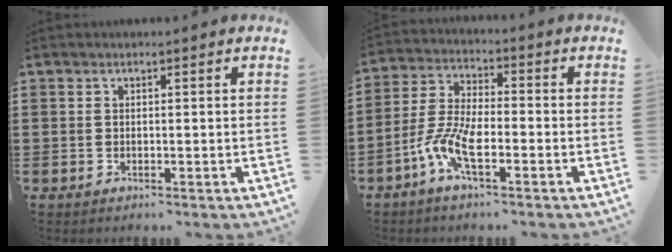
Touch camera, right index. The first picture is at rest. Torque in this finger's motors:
{"motor_torque": [2.14, 0.00, 0.62, 0.14]}